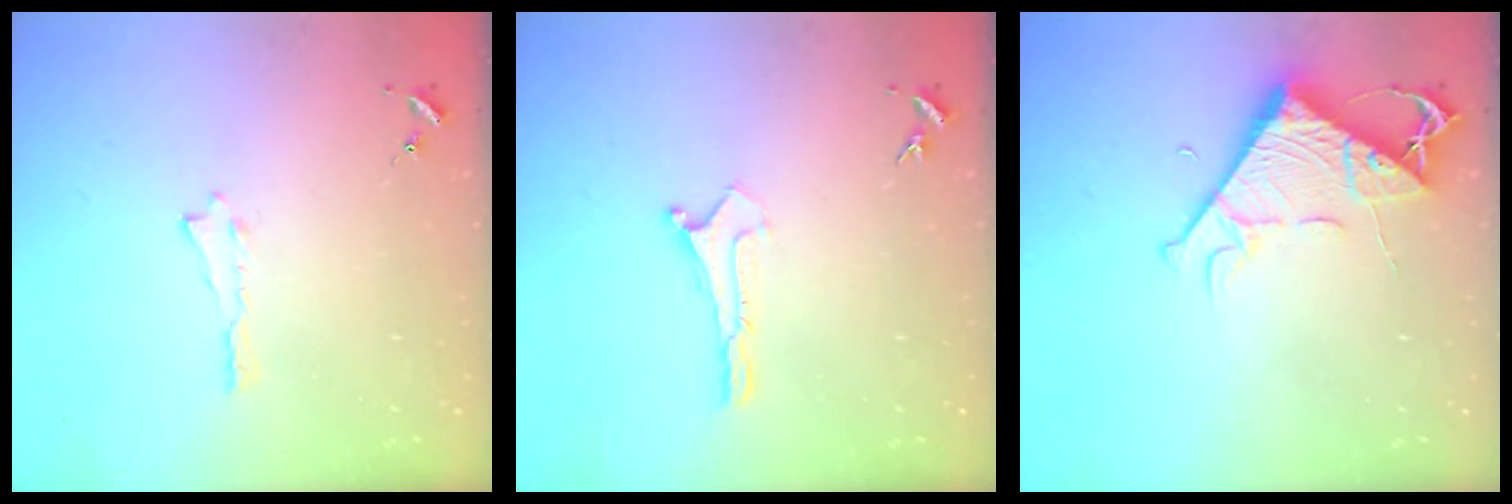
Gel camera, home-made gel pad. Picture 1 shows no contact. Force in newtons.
{"total": 0.0}
{"total": 8.0, "press": 7.9, "slide": 0.8}